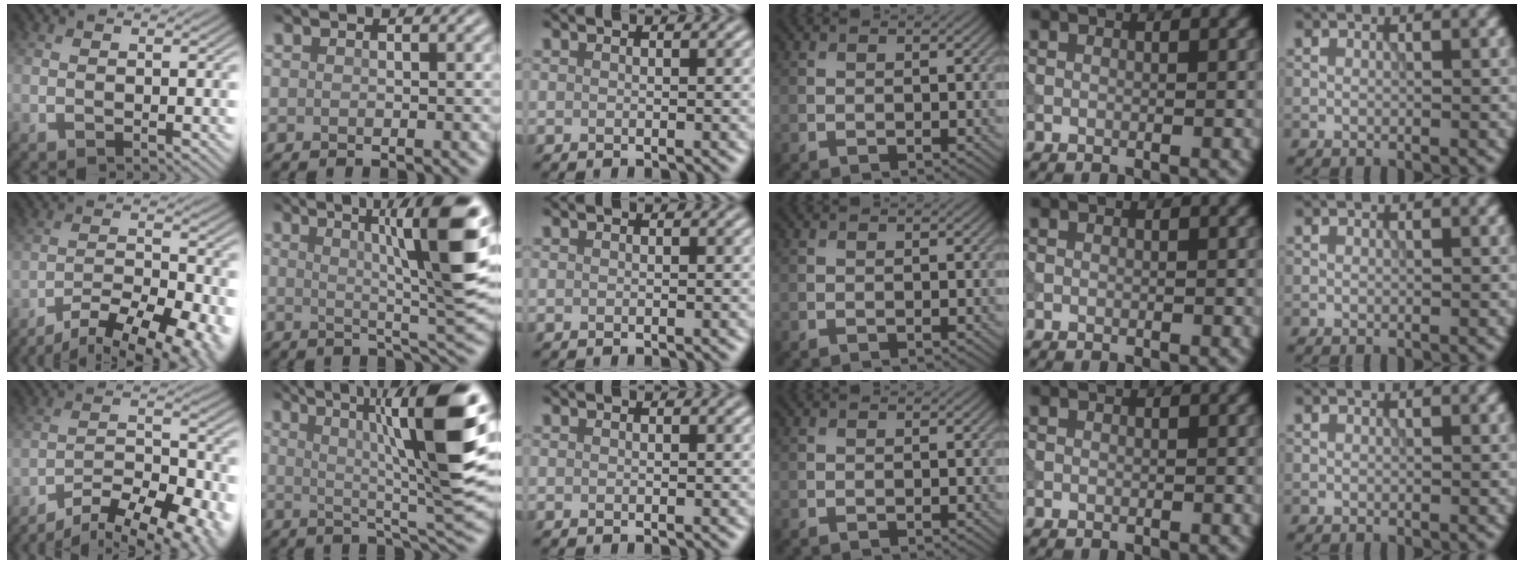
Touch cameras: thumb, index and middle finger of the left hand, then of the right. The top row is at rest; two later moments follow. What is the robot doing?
{"motion": "extract", "object": "tissue"}